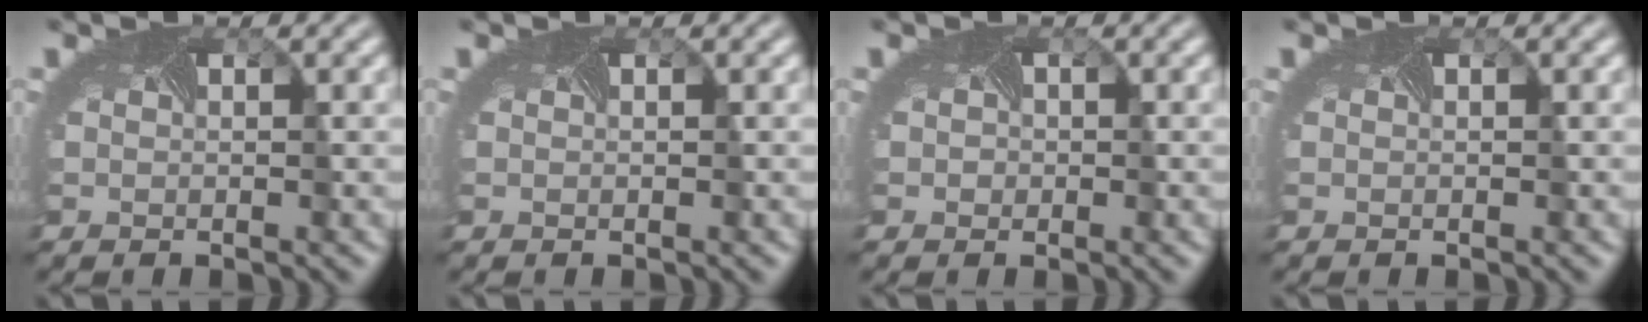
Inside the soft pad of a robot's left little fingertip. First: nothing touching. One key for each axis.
{"total": 0.0}
{"total": 1.2, "fx": 0.1, "fy": 1.1, "fz": 0.5, "tx": -0.003, "ty": 0.002, "tz": -0.004}
{"total": 0.0}